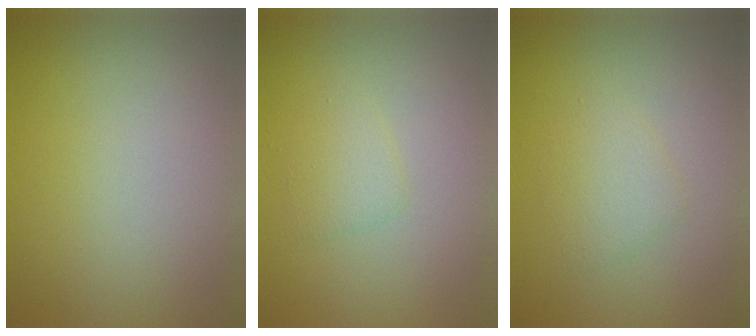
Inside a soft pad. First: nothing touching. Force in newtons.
{"total": 1.6, "press": 1.6, "slide": 0.0}
{"total": 2.0, "press": 2.0, "slide": 0.1}